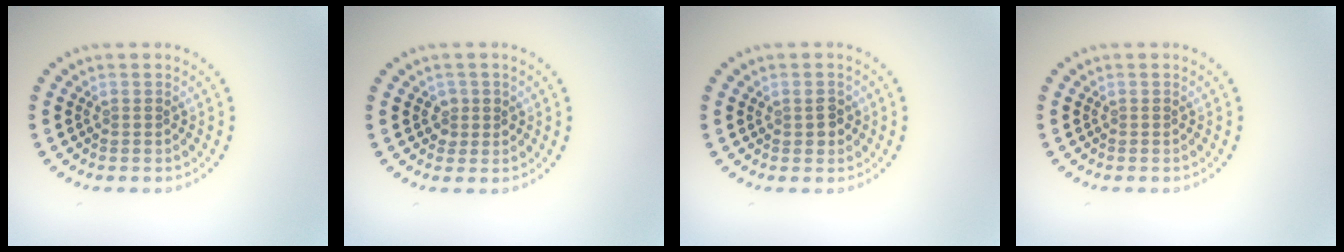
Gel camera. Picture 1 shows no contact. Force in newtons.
{"total": 1.1, "press": 1.0, "slide": 0.5}
{"total": 1.5, "press": 1.5, "slide": 0.3}
{"total": 0.0}